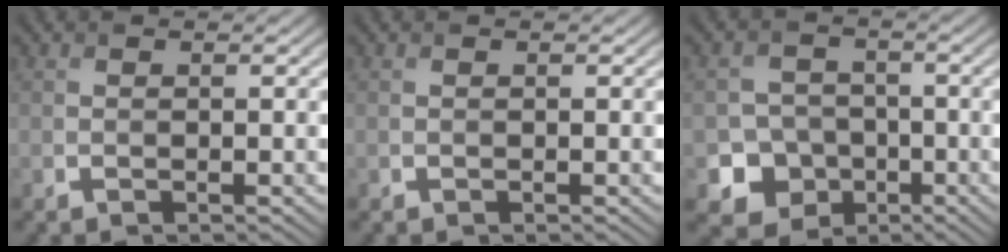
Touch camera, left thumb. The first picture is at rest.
{"total": 0.0}
{"total": 6.9, "force": [-2.7, 6.0, 2.1], "torque": [-0.038, -0.011, -0.074]}